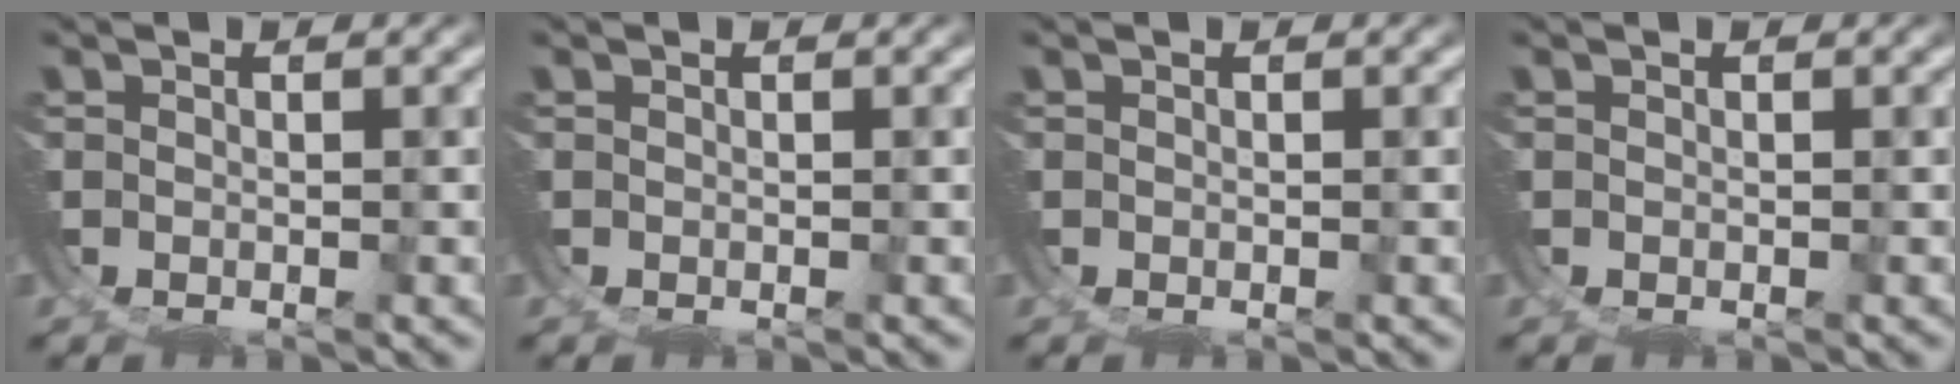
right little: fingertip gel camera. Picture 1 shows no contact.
{"total": 0.0}
{"total": 0.0}
{"total": 0.0}